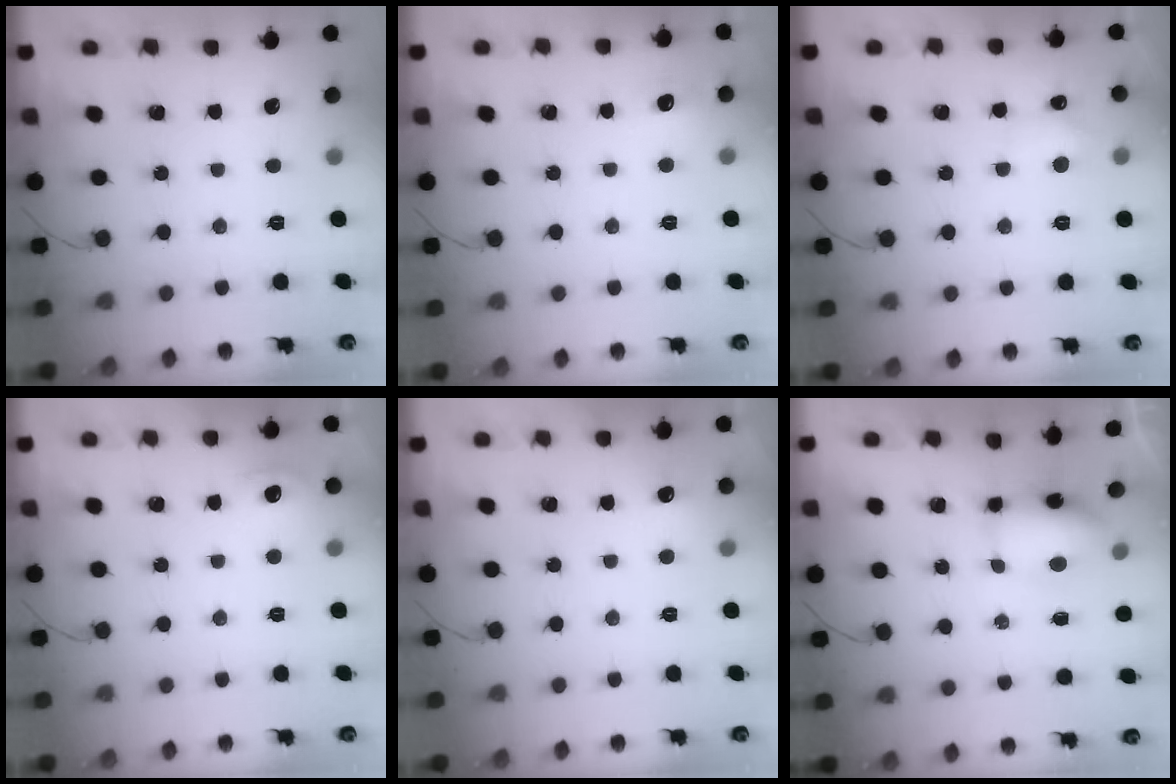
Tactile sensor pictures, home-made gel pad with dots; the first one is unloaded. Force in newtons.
{"total": 4.6, "press": 4.3, "slide": 1.5}
{"total": 5.5, "press": 5.2, "slide": 1.5}
{"total": 5.1, "press": 4.7, "slide": 1.8}
{"total": 4.7, "press": 4.5, "slide": 1.3}
{"total": 6.7, "press": 6.7, "slide": 0.5}